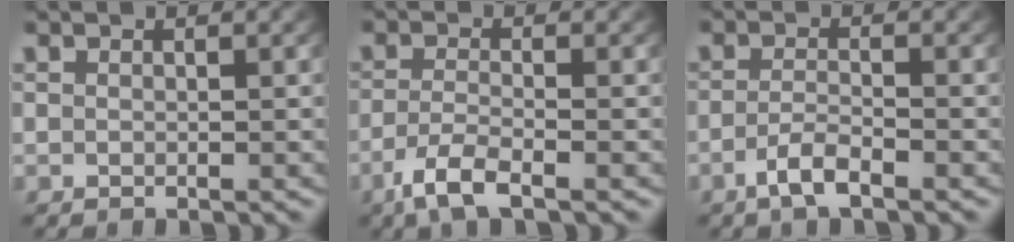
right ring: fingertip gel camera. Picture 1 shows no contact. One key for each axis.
{"total": 3.5, "fx": -2.4, "fy": 0.9, "fz": 2.5, "tx": -0.063, "ty": -0.015, "tz": -0.035}
{"total": 2.7, "fx": -2.0, "fy": 0.4, "fz": 1.7, "tx": -0.044, "ty": -0.011, "tz": -0.032}